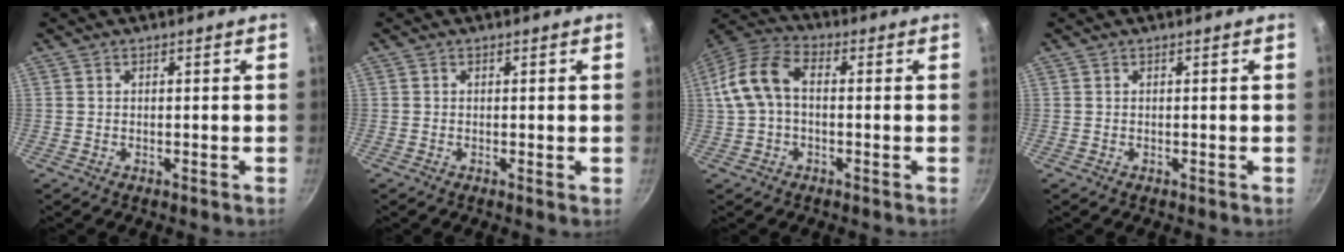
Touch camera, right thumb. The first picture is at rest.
{"total": 0.7, "force": [-0.1, 0.2, 0.7], "torque": [-0.011, -0.002, -0.003]}
{"total": 10.6, "force": [0.4, 6.6, 8.3], "torque": [-0.163, 0.034, -0.007]}
{"total": 0.0}